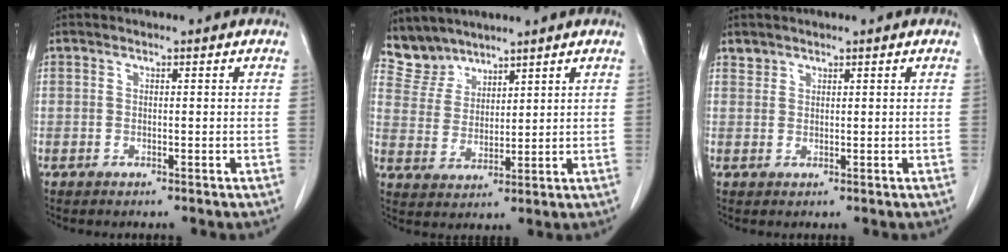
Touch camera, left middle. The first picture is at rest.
{"total": 5.2, "force": [4.9, 1.8, -0.3], "torque": [-0.001, 0.007, 0.111]}
{"total": 1.1, "force": [0.9, 0.5, -0.1], "torque": [0.007, 0.002, 0.016]}